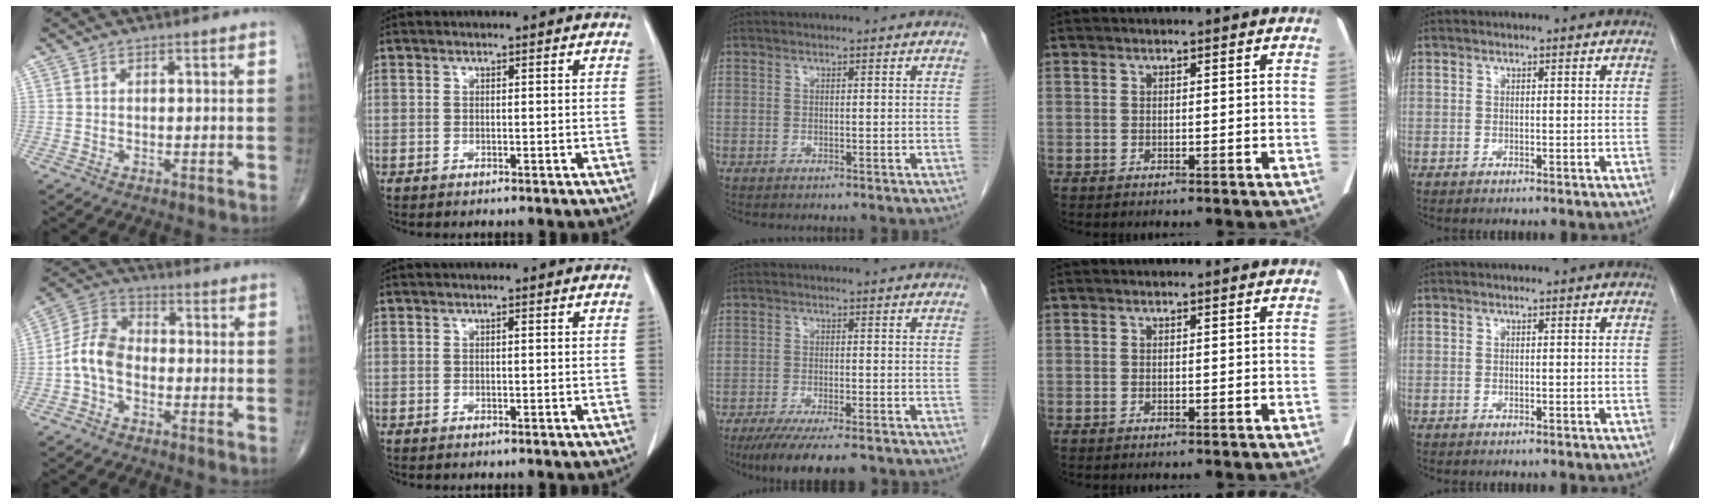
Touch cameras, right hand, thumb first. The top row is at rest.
{"thumb": {"total": 7.8, "force": [-2.1, 5.2, 5.4], "torque": [-0.098, 0.031, -0.055]}, "middle": {"total": 10.5, "force": [-8.1, 1.9, 6.4], "torque": [-0.088, -0.017, -0.122]}}